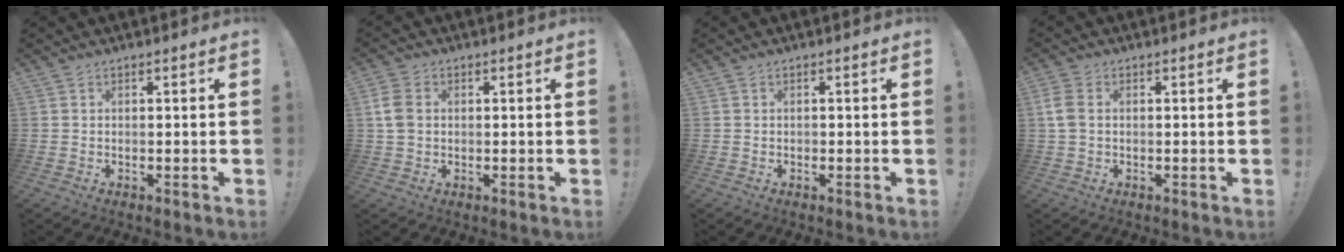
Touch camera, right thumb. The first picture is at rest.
{"total": 6.2, "force": [0.8, 4.6, 4.0], "torque": [-0.090, 0.006, 0.017]}
{"total": 0.5, "force": [-0.4, 0.3, 0.1], "torque": [-0.009, 0.005, -0.006]}
{"total": 5.0, "force": [1.0, 3.3, 3.7], "torque": [-0.093, 0.003, 0.017]}